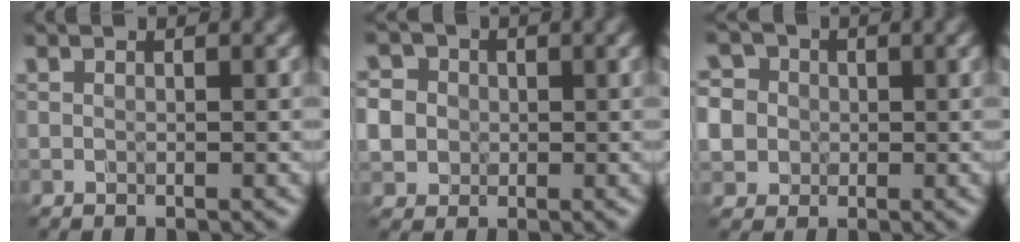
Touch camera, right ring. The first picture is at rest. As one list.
[{"total": 4.6, "force": [0.0, 4.3, 1.6], "torque": [-0.032, 0.019, -0.016]}, {"total": 6.4, "force": [0.0, 6.0, 2.2], "torque": [-0.049, 0.027, -0.026]}]